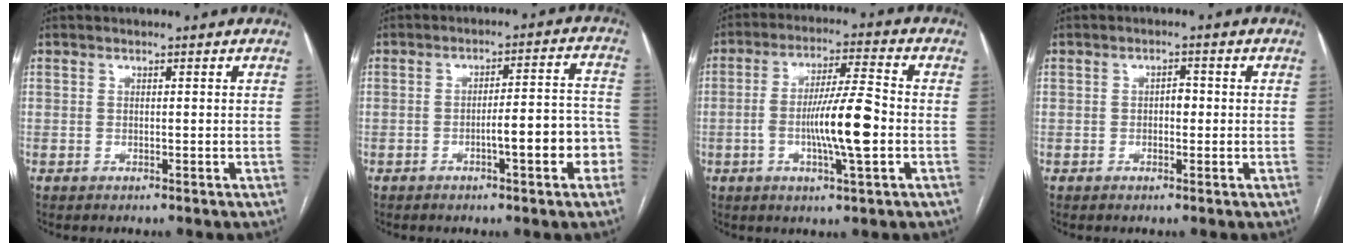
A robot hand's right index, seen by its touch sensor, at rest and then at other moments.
{"total": 8.5, "force": [-3.2, 1.4, 7.8], "torque": [-0.093, 0.028, -0.040]}
{"total": 10.6, "force": [-2.1, 0.8, 10.4], "torque": [-0.185, 0.002, -0.040]}
{"total": 1.8, "force": [-0.2, 1.0, 1.5], "torque": [-0.017, 0.006, -0.004]}